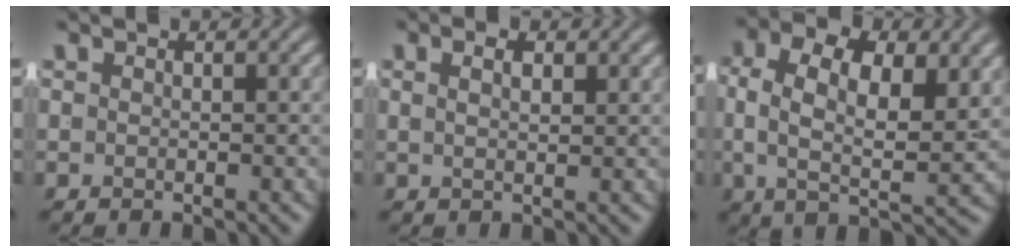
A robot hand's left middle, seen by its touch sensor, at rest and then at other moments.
{"total": 1.4, "force": [0.5, -0.4, 1.3], "torque": [-0.004, -0.004, 0.013]}
{"total": 7.9, "force": [2.1, 4.2, 6.3], "torque": [-0.098, -0.001, 0.024]}